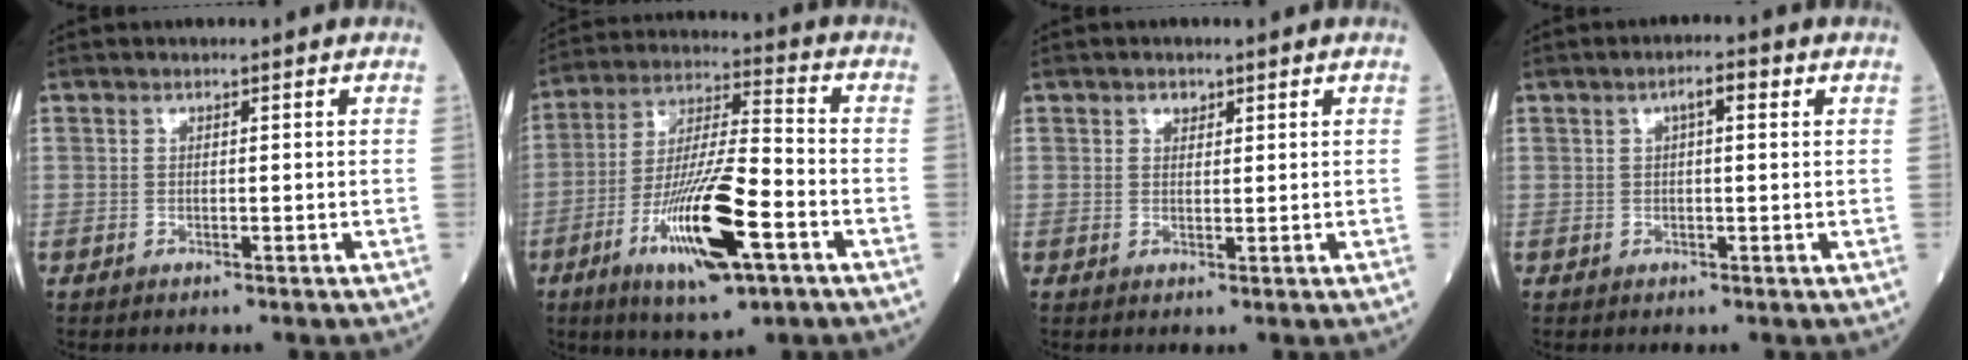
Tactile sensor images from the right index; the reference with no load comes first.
{"total": 16.2, "force": [-6.8, 2.5, 14.5], "torque": [-0.276, -0.014, -0.115]}
{"total": 1.4, "force": [0.8, 0.9, 0.6], "torque": [-0.007, 0.000, 0.012]}
{"total": 2.7, "force": [0.9, 0.7, 2.5], "torque": [-0.043, 0.012, 0.013]}